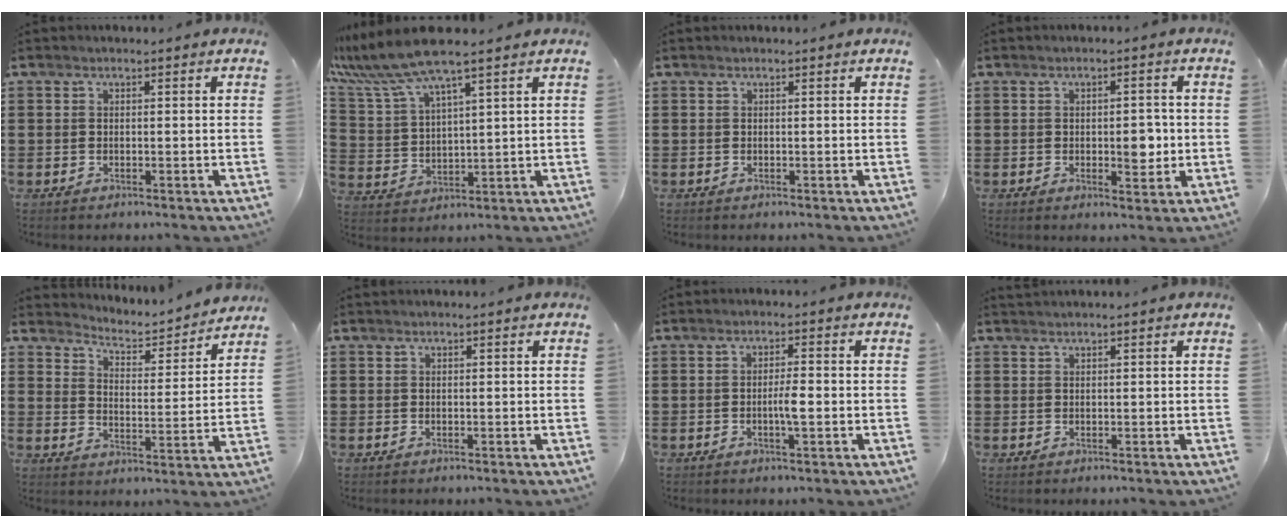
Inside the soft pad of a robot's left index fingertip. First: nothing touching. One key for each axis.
{"total": 8.9, "fx": 7.3, "fy": 0.6, "fz": 5.0, "tx": -0.128, "ty": -0.029, "tz": 0.129}
{"total": 0.0}
{"total": 4.3, "fx": -0.4, "fy": 2.0, "fz": 3.7, "tx": -0.044, "ty": -0.005, "tz": -0.016}
{"total": 3.2, "fx": 3.1, "fy": 0.6, "fz": 0.2, "tx": -0.028, "ty": -0.033, "tz": 0.043}
{"total": 0.0}
{"total": 2.9, "fx": -0.6, "fy": 0.4, "fz": 2.8, "tx": -0.051, "ty": 0.002, "tz": -0.013}
{"total": 0.7, "fx": 0.7, "fy": 0.0, "fz": 0.2, "tx": -0.005, "ty": -0.001, "tz": 0.014}